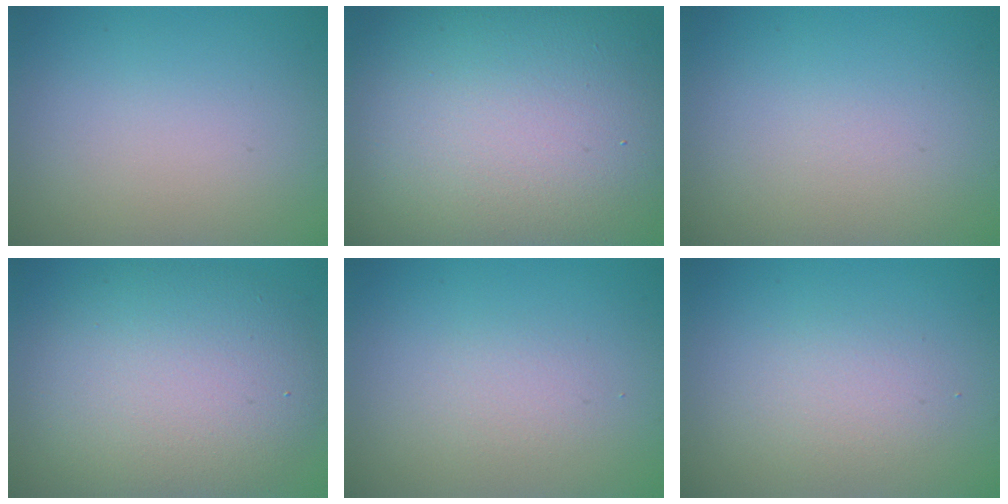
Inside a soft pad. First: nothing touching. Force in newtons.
{"total": 19.4, "press": 19.4, "slide": 0.9}
{"total": 0.0}
{"total": 9.2, "press": 9.1, "slide": 0.9}
{"total": 1.3, "press": 1.3, "slide": 0.1}
{"total": 2.0, "press": 2.0, "slide": 0.2}